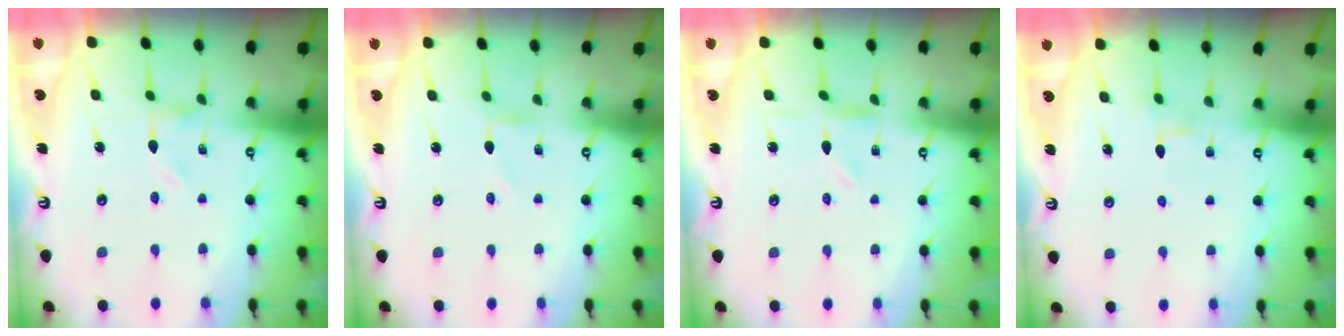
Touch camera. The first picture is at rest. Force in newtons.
{"total": 0.8, "press": 0.8, "slide": 0.2}
{"total": 0.8, "press": 0.8, "slide": 0.2}
{"total": 1.9, "press": 1.9, "slide": 0.2}